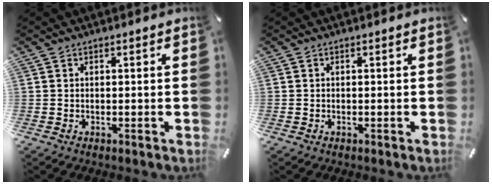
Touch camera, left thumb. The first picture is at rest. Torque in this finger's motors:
{"motor_torque": [-0.06, 0.06, 0.00, 0.00, 0.00]}